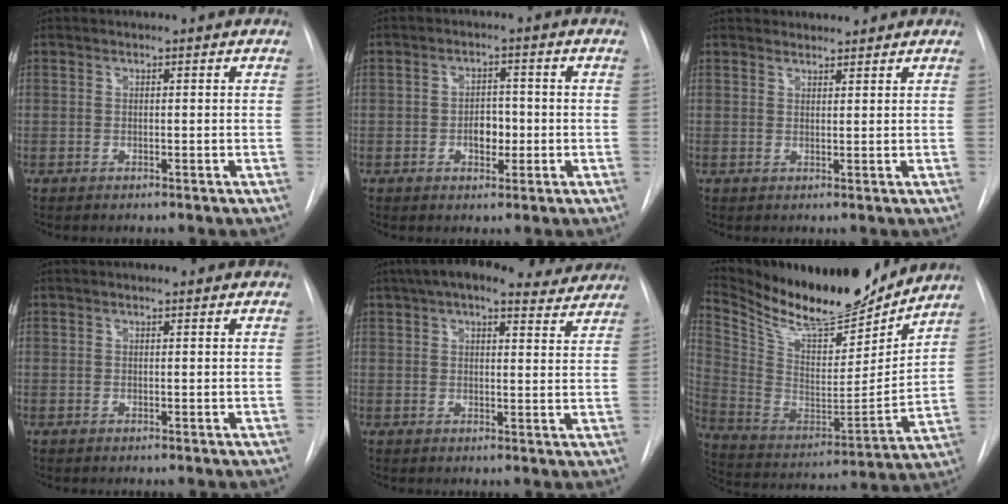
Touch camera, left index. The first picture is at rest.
{"total": 3.6, "force": [-0.8, 2.2, 2.7], "torque": [-0.038, 0.005, -0.010]}
{"total": 3.1, "force": [3.0, 0.8, 0.1], "torque": [-0.001, 0.021, 0.046]}
{"total": 0.8, "force": [0.7, 0.1, 0.4], "torque": [-0.010, 0.011, 0.012]}
{"total": 16.3, "force": [13.9, 4.3, 7.2], "torque": [-0.113, 0.036, 0.182]}
{"total": 21.2, "force": [19.2, 4.4, 8.0], "torque": [-0.159, -0.025, 0.320]}